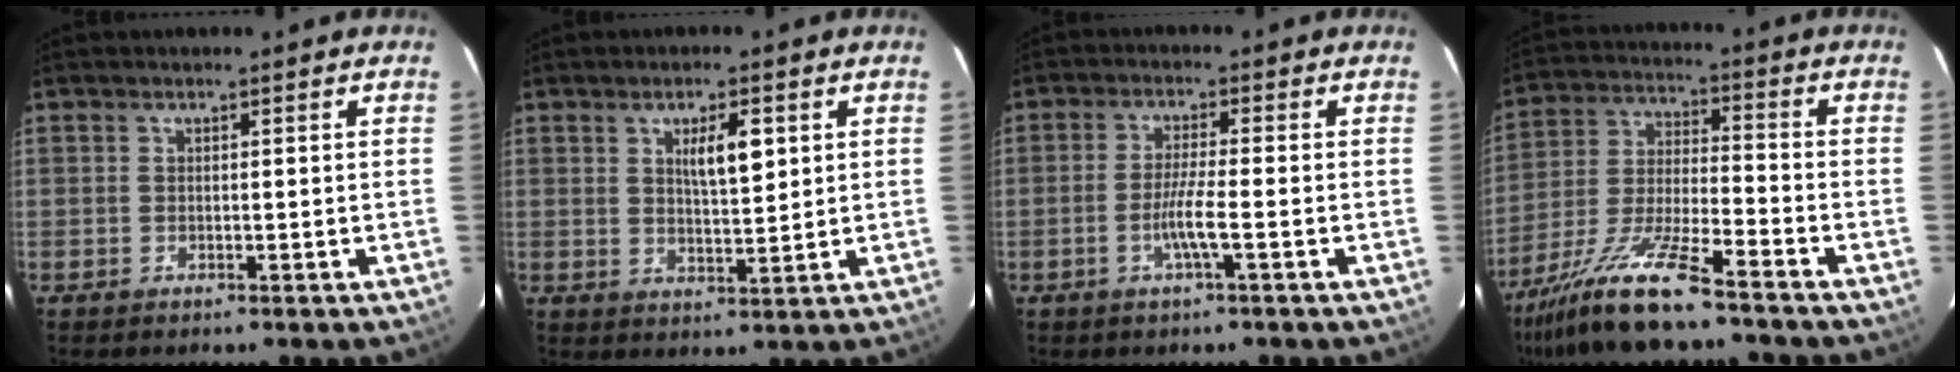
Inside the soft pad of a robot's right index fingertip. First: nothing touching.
{"total": 5.3, "force": [1.9, 1.3, 4.8], "torque": [-0.082, 0.000, 0.035]}
{"total": 4.3, "force": [-1.5, -0.4, 4.1], "torque": [-0.077, -0.005, -0.030]}
{"total": 13.5, "force": [-10.2, 0.7, 8.7], "torque": [-0.175, -0.022, -0.188]}